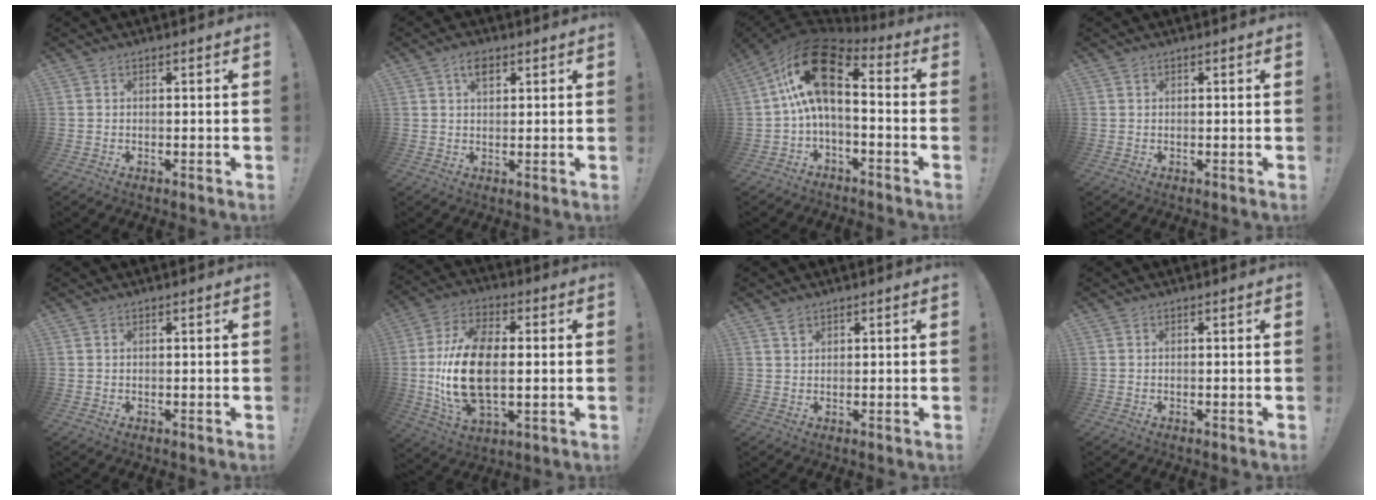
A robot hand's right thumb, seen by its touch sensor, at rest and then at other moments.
{"total": 4.2, "force": [2.2, 2.2, 2.7], "torque": [-0.039, -0.003, 0.035]}
{"total": 17.1, "force": [3.4, 8.3, 14.6], "torque": [-0.255, -0.008, 0.063]}
{"total": 0.7, "force": [0.6, 0.4, 0.2], "torque": [-0.003, 0.000, 0.011]}
{"total": 0.6, "force": [0.4, 0.3, 0.3], "torque": [-0.005, 0.000, 0.008]}
{"total": 18.8, "force": [-0.4, 10.8, 15.4], "torque": [-0.308, -0.001, -0.002]}
{"total": 2.0, "force": [1.5, 1.1, 0.5], "torque": [-0.003, -0.007, 0.029]}
{"total": 0.0}